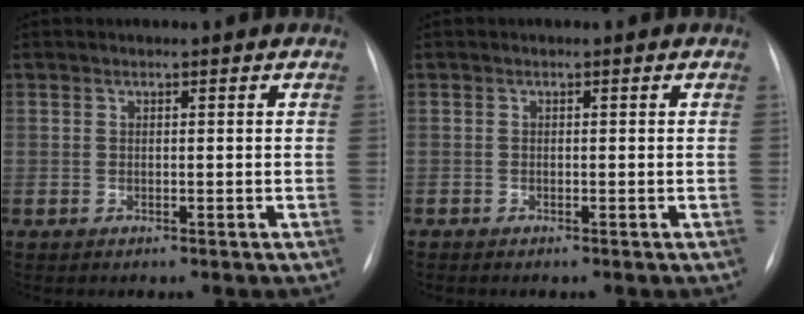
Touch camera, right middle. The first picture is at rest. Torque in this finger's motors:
{"motor_torque": [0.45, -0.26, 0.06, 0.01]}